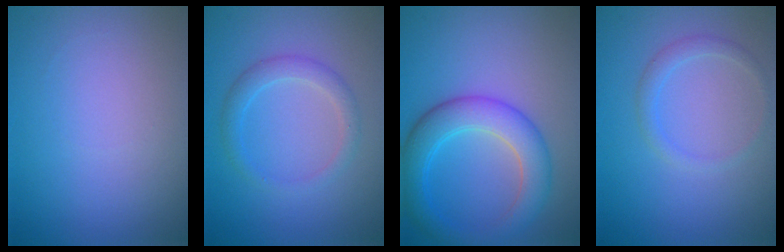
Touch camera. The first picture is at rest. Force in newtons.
{"total": 2.1, "press": 2.1, "slide": 0.1}
{"total": 5.3, "press": 5.3, "slide": 0.1}
{"total": 1.4, "press": 1.4, "slide": 0.1}